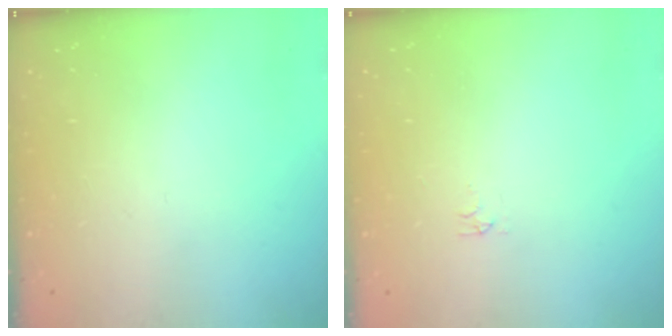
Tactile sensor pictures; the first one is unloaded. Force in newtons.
{"total": 2.9, "press": 2.9, "slide": 0.5}